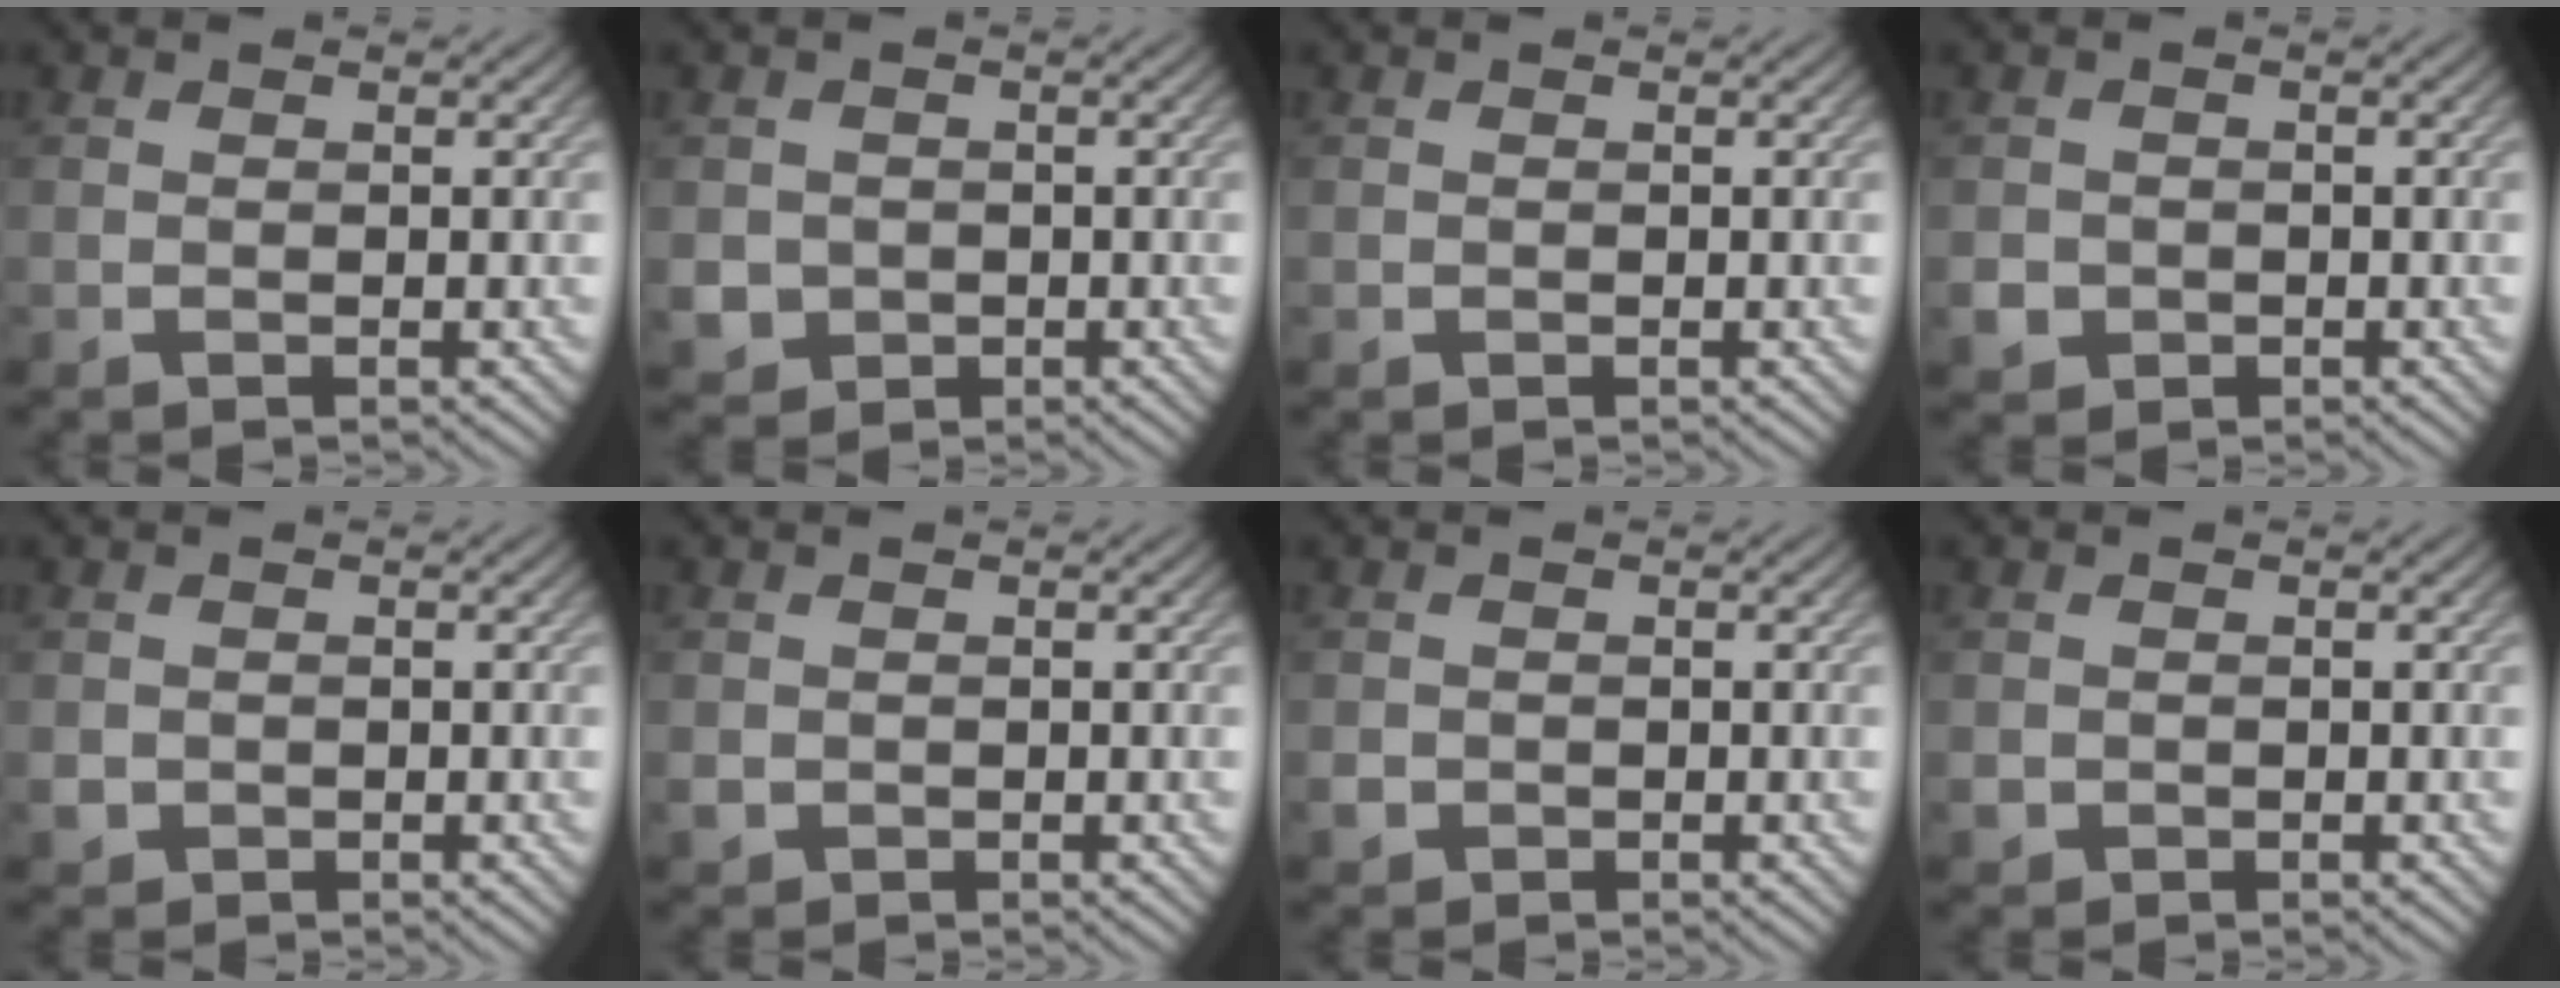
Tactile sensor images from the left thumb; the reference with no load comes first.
{"total": 2.7, "force": [-0.5, 2.6, 0.6], "torque": [-0.018, -0.013, -0.009]}
{"total": 0.0}
{"total": 2.2, "force": [-0.8, 2.0, 0.5], "torque": [-0.011, -0.007, -0.016]}
{"total": 1.5, "force": [-0.3, 1.4, 0.3], "torque": [-0.007, -0.008, -0.005]}
{"total": 1.2, "force": [-0.1, 1.1, 0.3], "torque": [-0.009, -0.007, -0.002]}
{"total": 1.4, "force": [-0.4, 1.3, 0.4], "torque": [-0.007, -0.007, -0.010]}
{"total": 1.2, "force": [-0.2, 1.1, 0.2], "torque": [-0.005, -0.007, -0.005]}